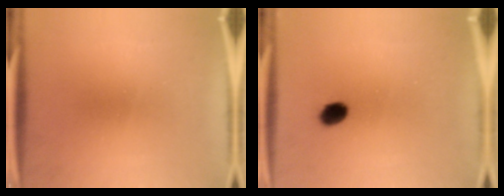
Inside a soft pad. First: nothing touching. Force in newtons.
{"total": 3.0}